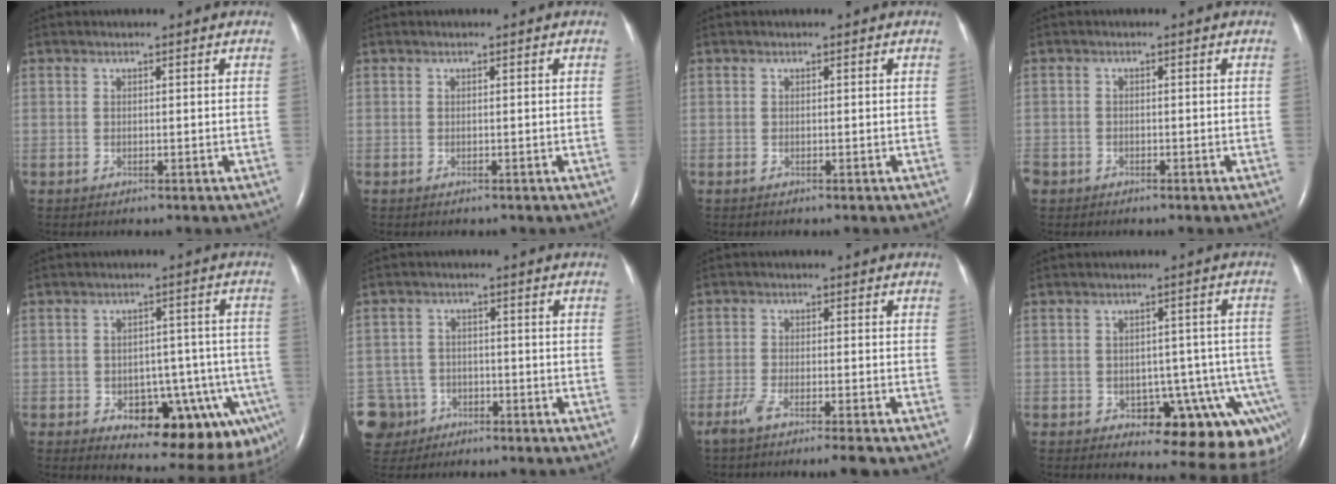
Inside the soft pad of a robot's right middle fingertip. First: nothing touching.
{"total": 0.0}
{"total": 0.0}
{"total": 3.7, "force": [-2.3, 2.7, 1.0], "torque": [-0.031, -0.001, -0.044]}
{"total": 15.3, "force": [-6.9, 7.2, 11.6], "torque": [-0.089, 0.024, -0.077]}
{"total": 9.6, "force": [-5.2, 7.9, 1.3], "torque": [-0.057, 0.006, -0.086]}
{"total": 6.1, "force": [-4.7, 0.0, 3.8], "torque": [-0.065, -0.011, -0.079]}
{"total": 13.6, "force": [-7.2, 6.4, 9.6], "torque": [-0.052, 0.021, -0.077]}